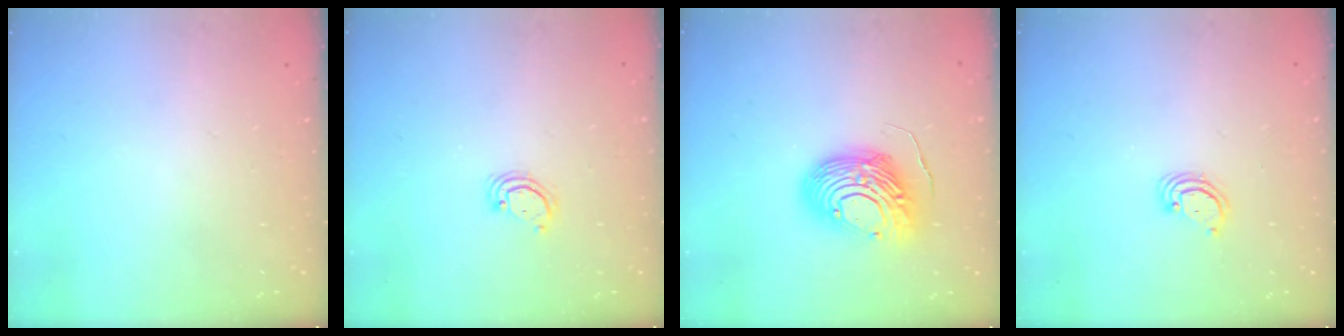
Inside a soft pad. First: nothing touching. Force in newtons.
{"total": 3.7, "press": 3.7, "slide": 0.3}
{"total": 14.0, "press": 14.0, "slide": 1.1}
{"total": 2.8, "press": 2.8, "slide": 0.3}